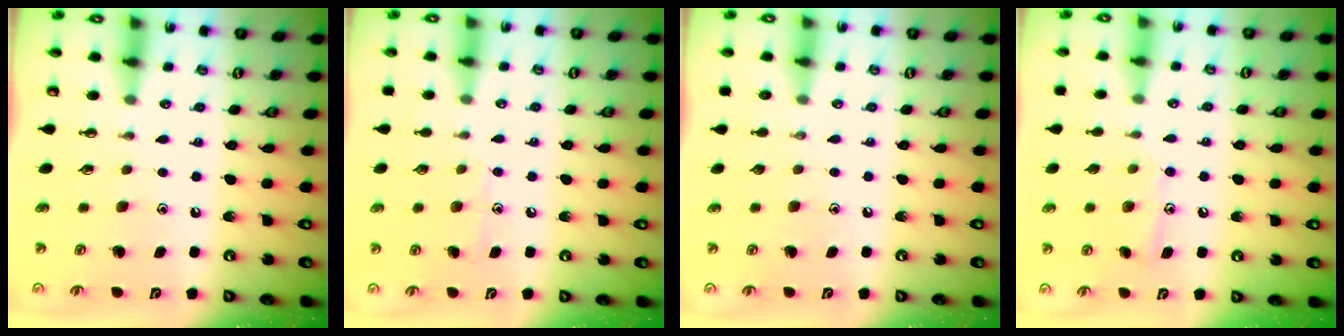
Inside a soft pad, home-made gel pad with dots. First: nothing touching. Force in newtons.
{"total": 5.9, "press": 5.8, "slide": 0.7}
{"total": 0.0}
{"total": 8.0, "press": 8.0, "slide": 0.5}